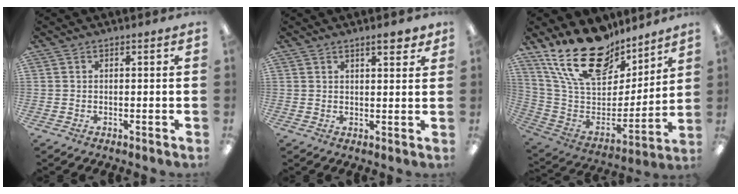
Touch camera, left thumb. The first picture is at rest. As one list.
[{"total": 4.2, "force": [3.0, 1.3, 2.7], "torque": [-0.026, -0.016, 0.045]}, {"total": 25.1, "force": [17.5, 12.6, 13.0], "torque": [-0.235, -0.104, 0.316]}]